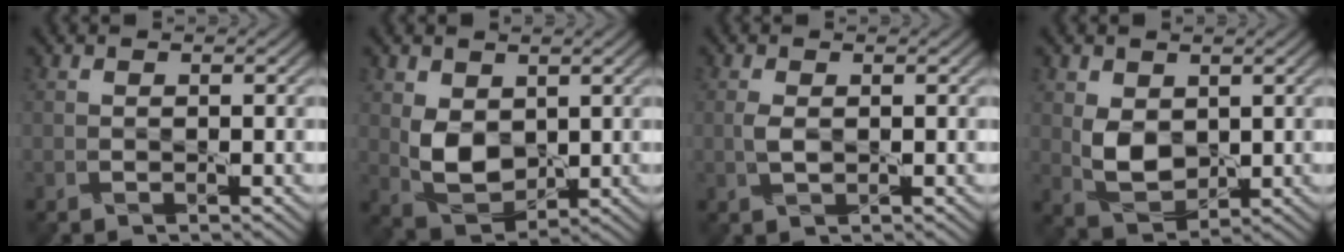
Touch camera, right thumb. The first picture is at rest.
{"total": 5.7, "force": [1.3, 4.0, 3.8], "torque": [-0.086, -0.010, 0.033]}
{"total": 1.6, "force": [0.1, 0.8, 1.4], "torque": [-0.037, 0.001, 0.002]}
{"total": 5.1, "force": [1.1, 3.5, 3.4], "torque": [-0.079, -0.007, 0.028]}